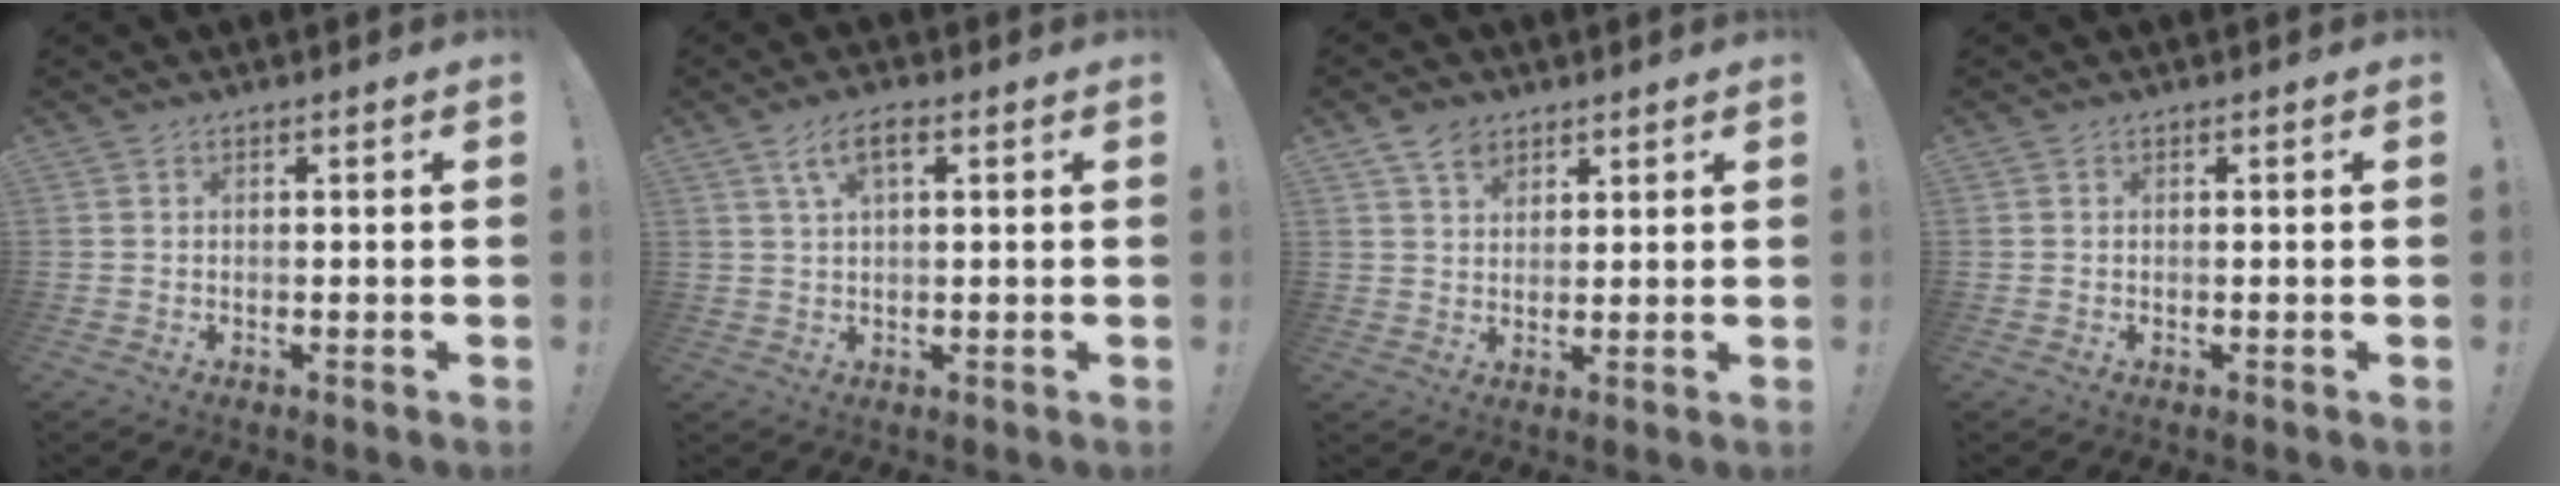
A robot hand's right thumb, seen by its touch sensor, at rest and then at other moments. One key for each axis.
{"total": 6.2, "fx": 2.6, "fy": 2.6, "fz": 5.0, "tx": -0.086, "ty": 0.004, "tz": 0.046}
{"total": 5.9, "fx": 3.7, "fy": 3.9, "fz": 2.3, "tx": -0.039, "ty": -0.011, "tz": 0.070}
{"total": 0.0}